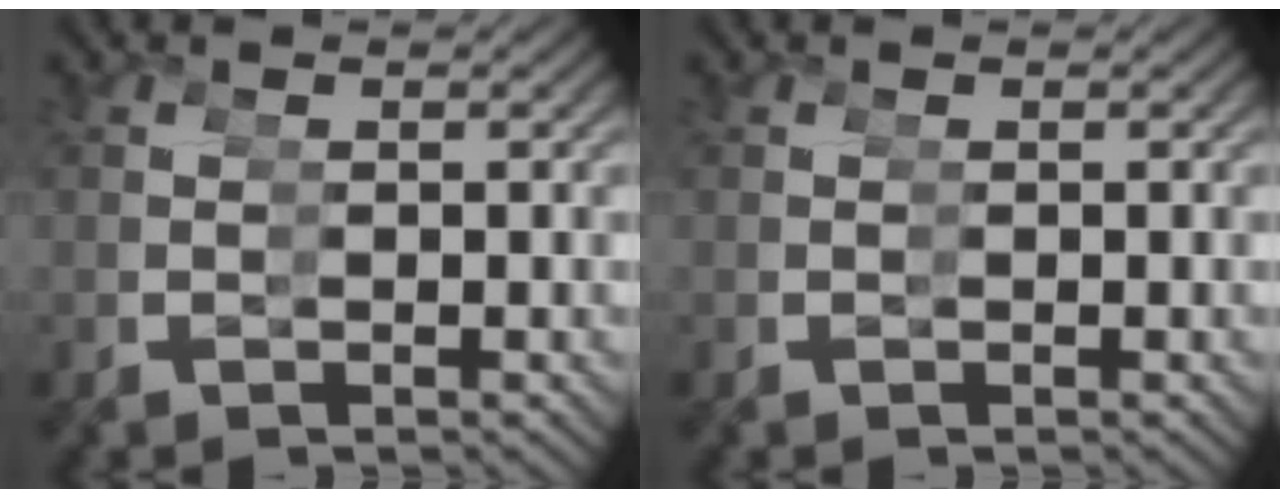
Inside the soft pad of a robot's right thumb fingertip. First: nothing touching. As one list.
[{"total": 0.0}]